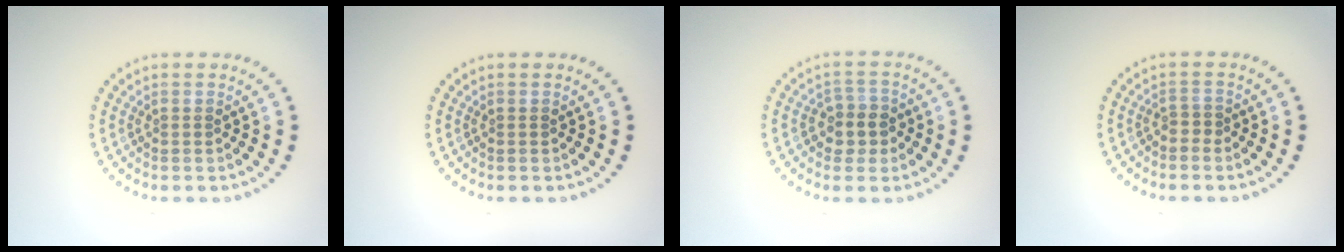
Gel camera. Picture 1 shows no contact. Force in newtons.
{"total": 0.0}
{"total": 2.5, "press": 2.3, "slide": 0.9}
{"total": 0.9, "press": 0.5, "slide": 0.8}